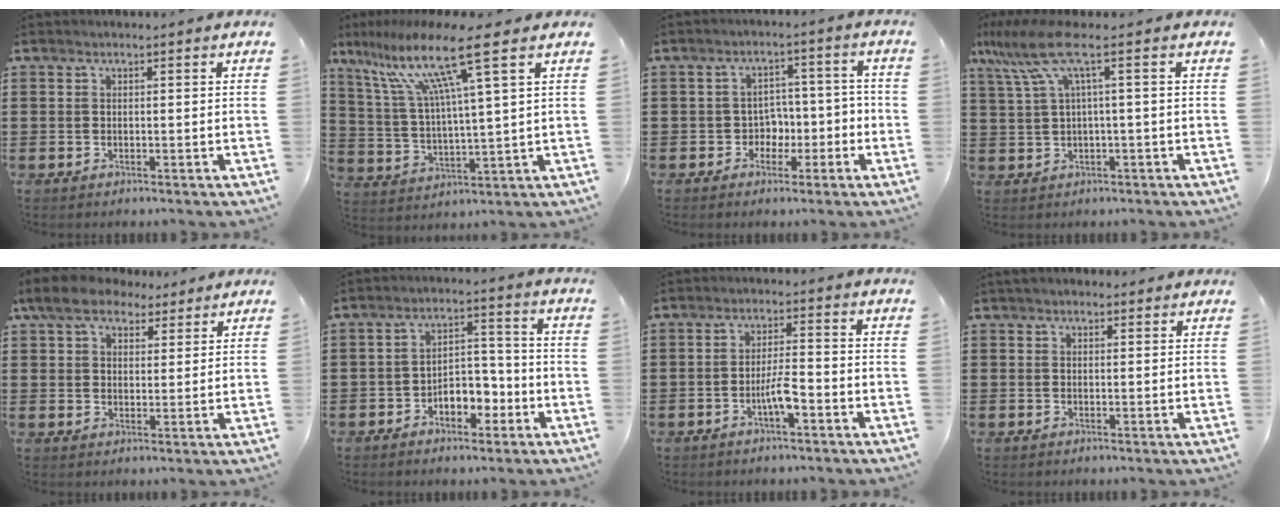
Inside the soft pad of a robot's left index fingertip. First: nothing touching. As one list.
[{"total": 13.2, "force": [7.7, 0.5, 10.7], "torque": [-0.241, -0.027, 0.118]}, {"total": 4.2, "force": [-1.6, 3.7, 1.2], "torque": [-0.040, 0.007, -0.036]}, {"total": 8.1, "force": [2.4, 1.2, 7.7], "torque": [-0.180, -0.017, 0.033]}, {"total": 7.1, "force": [5.3, 3.7, 3.1], "torque": [-0.074, 0.000, 0.097]}, {"total": 5.3, "force": [-3.0, 3.3, 2.8], "torque": [-0.045, 0.012, -0.061]}, {"total": 4.4, "force": [-2.1, 0.9, 3.8], "torque": [-0.080, 0.002, -0.043]}, {"total": 1.5, "force": [1.2, 0.8, 0.5], "torque": [-0.012, 0.006, 0.022]}]